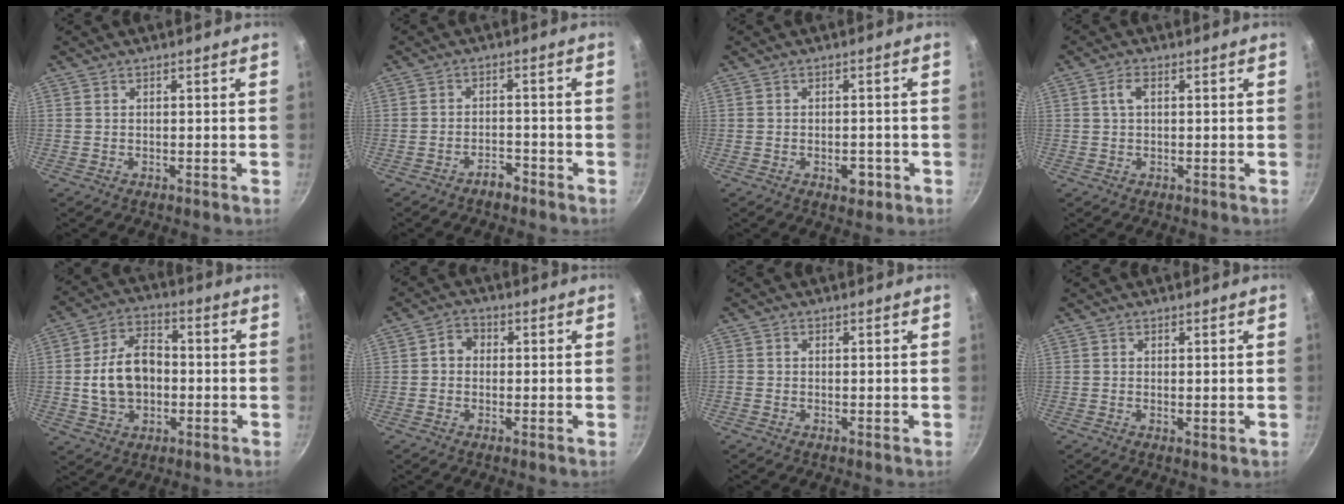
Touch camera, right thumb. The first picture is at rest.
{"total": 2.9, "force": [-2.4, 1.2, 1.0], "torque": [-0.008, 0.029, -0.035]}
{"total": 3.6, "force": [-1.5, 2.1, 2.5], "torque": [-0.017, 0.012, -0.015]}
{"total": 2.4, "force": [0.5, 1.3, 2.0], "torque": [-0.035, 0.008, 0.010]}
{"total": 12.1, "force": [-0.8, 8.4, 8.7], "torque": [-0.131, 0.027, -0.017]}
{"total": 3.3, "force": [0.0, 2.8, 1.7], "torque": [-0.013, 0.010, -0.009]}
{"total": 0.7, "force": [-0.2, 0.6, 0.3], "torque": [-0.006, 0.002, -0.006]}
{"total": 0.8, "force": [0.2, 0.4, 0.7], "torque": [-0.012, -0.005, 0.001]}